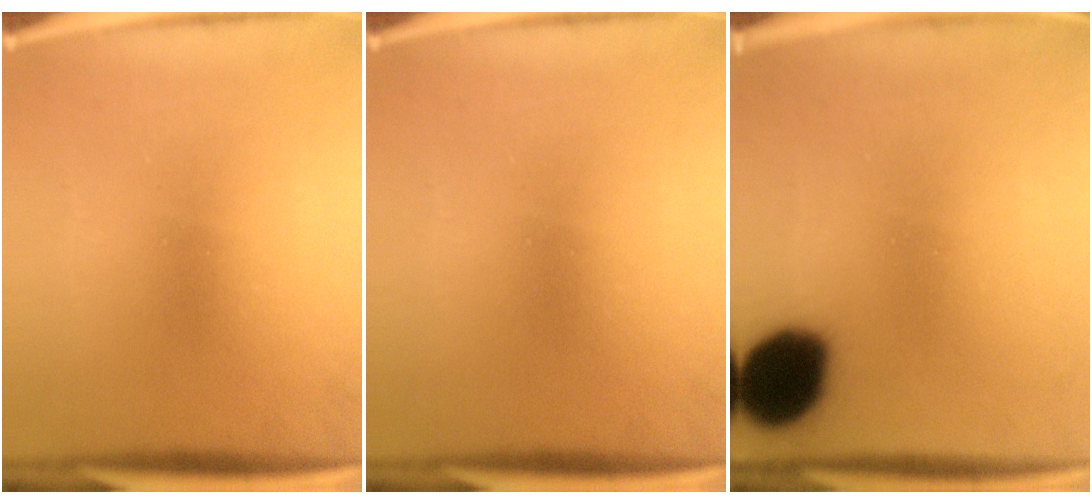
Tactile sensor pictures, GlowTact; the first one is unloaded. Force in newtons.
{"total": 0.0}
{"total": 17.5}